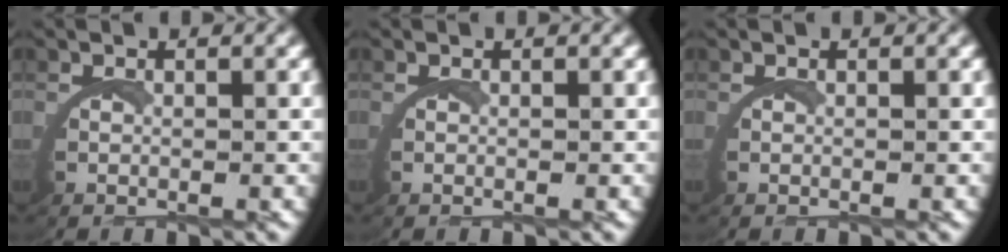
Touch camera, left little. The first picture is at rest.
{"total": 0.0}
{"total": 0.0}